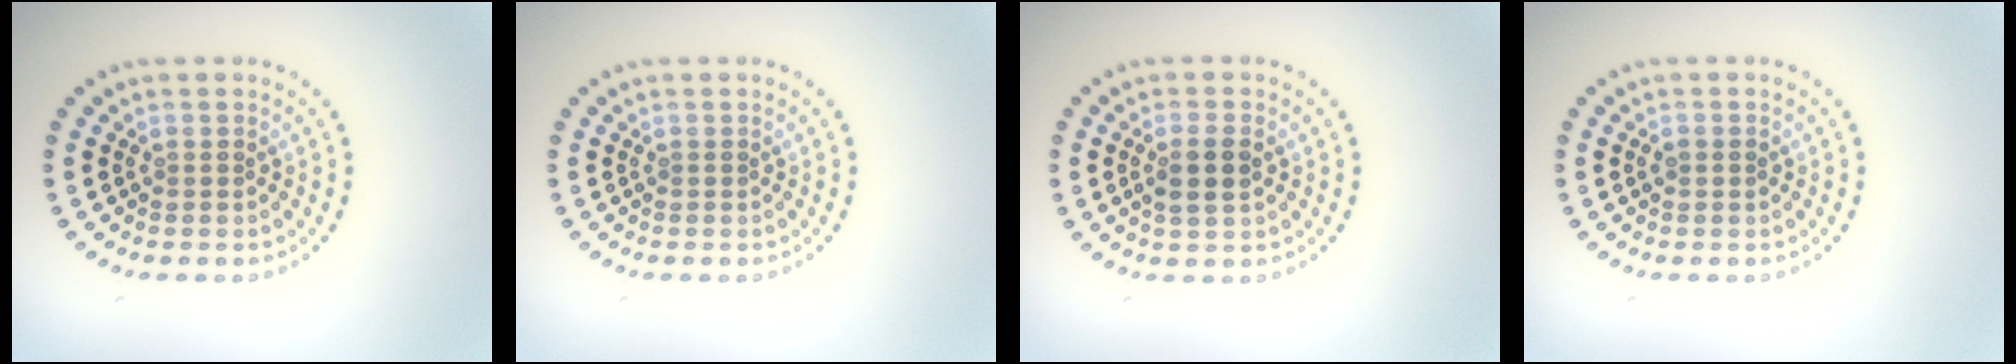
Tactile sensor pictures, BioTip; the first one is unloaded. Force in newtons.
{"total": 0.0}
{"total": 2.4, "press": 2.3, "slide": 0.7}
{"total": 0.9, "press": 0.9, "slide": 0.1}